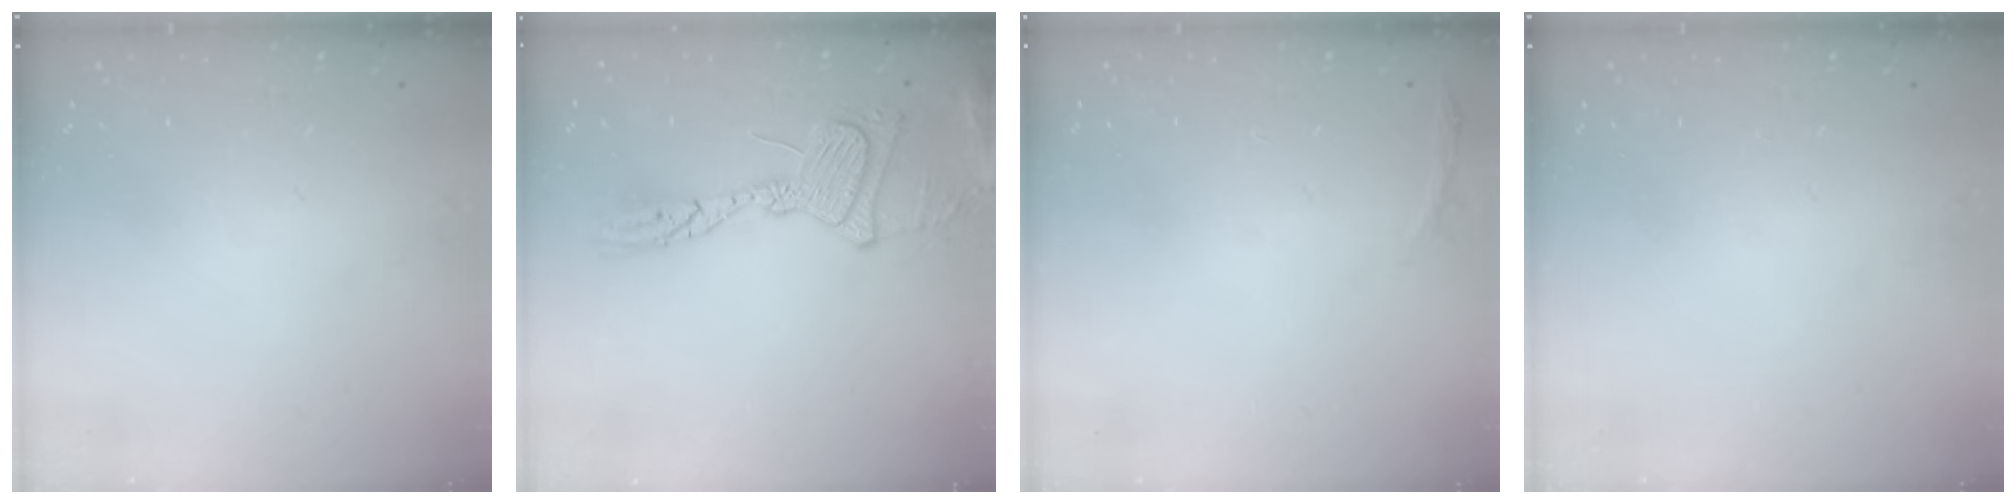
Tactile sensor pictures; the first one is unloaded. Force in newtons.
{"total": 17.1, "press": 17.1, "slide": 1.5}
{"total": 3.0, "press": 1.9, "slide": 2.3}
{"total": 0.0}